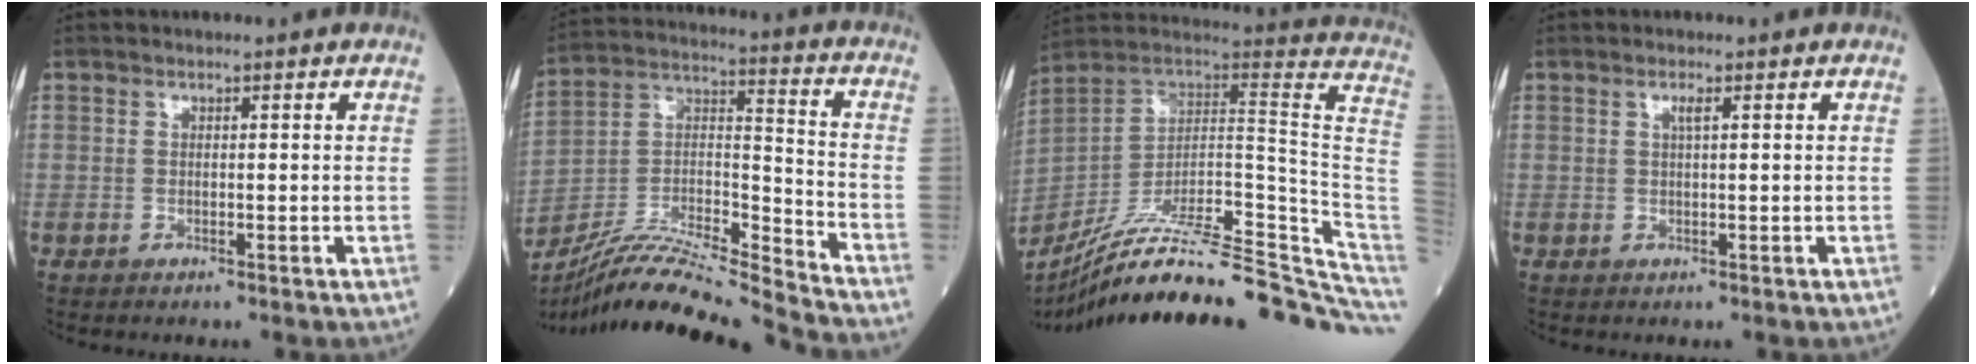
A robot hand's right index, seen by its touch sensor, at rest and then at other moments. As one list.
[{"total": 19.3, "force": [-18.1, -1.3, 6.7], "torque": [-0.131, 0.011, -0.320]}, {"total": 33.0, "force": [-27.7, 3.1, 17.6], "torque": [-0.146, -0.010, -0.396]}, {"total": 1.1, "force": [0.4, -0.1, 1.0], "torque": [-0.021, 0.001, 0.008]}]